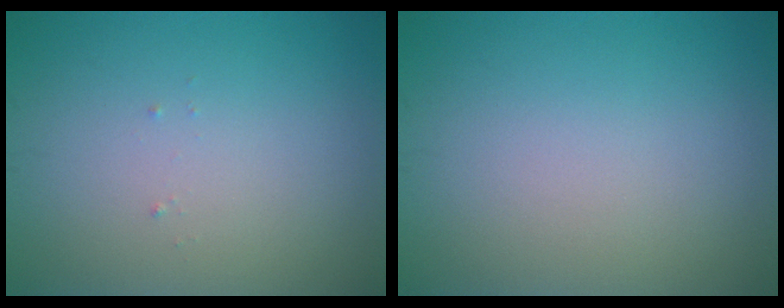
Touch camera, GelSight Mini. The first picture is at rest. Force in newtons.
{"total": 0.0}